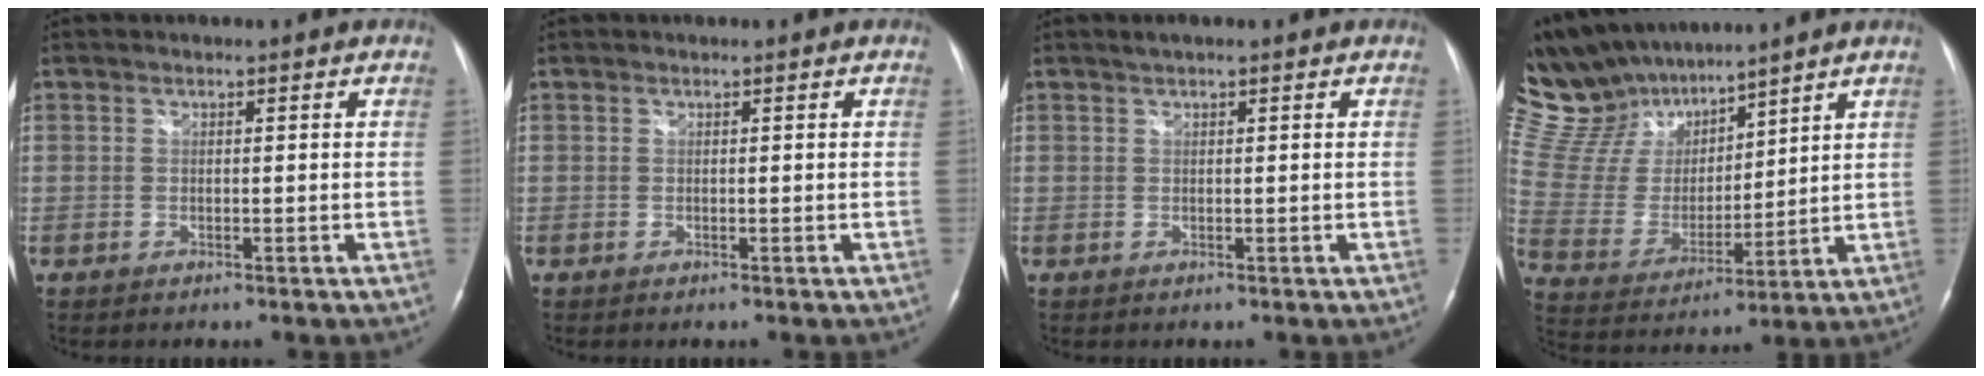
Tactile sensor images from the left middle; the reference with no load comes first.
{"total": 0.0}
{"total": 1.2, "force": [0.9, 0.1, 0.8], "torque": [-0.018, 0.012, 0.016]}
{"total": 17.2, "force": [15.2, 5.7, 5.7], "torque": [-0.127, 0.029, 0.303]}